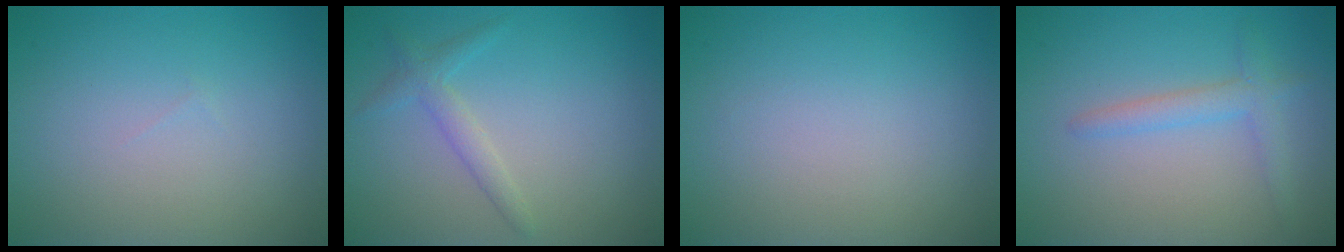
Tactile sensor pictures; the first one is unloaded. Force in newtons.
{"total": 1.7, "press": 1.7, "slide": 0.1}
{"total": 0.0}
{"total": 2.1, "press": 2.1, "slide": 0.1}